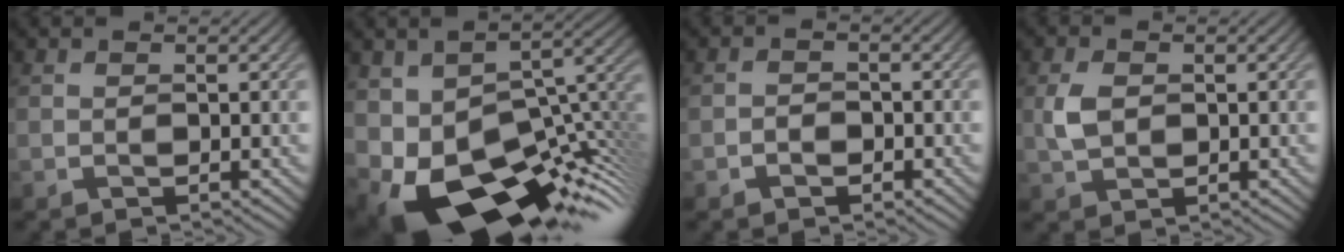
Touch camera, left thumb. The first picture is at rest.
{"total": 18.1, "force": [-8.2, 9.2, 13.2], "torque": [-0.241, -0.044, -0.113]}
{"total": 1.5, "force": [-0.9, 1.0, 0.5], "torque": [-0.005, 0.004, -0.020]}
{"total": 3.3, "force": [0.2, 2.3, 2.4], "torque": [-0.059, 0.002, 0.003]}